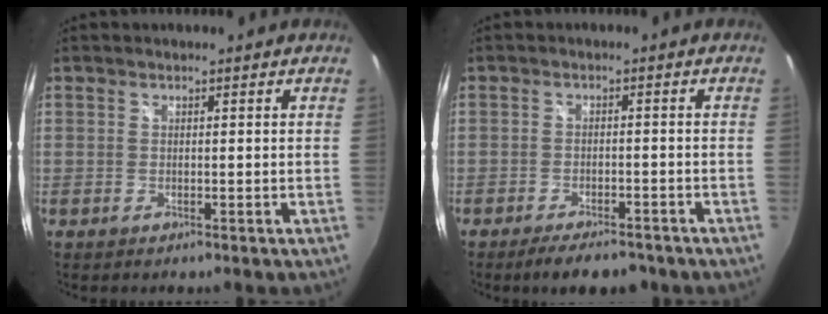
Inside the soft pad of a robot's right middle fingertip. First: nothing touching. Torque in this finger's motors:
{"motor_torque": [1.16, -0.97, 0.18, 0.08]}